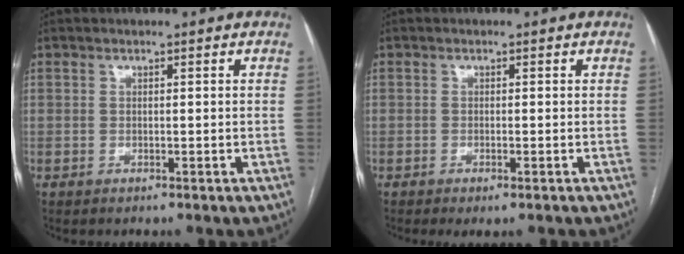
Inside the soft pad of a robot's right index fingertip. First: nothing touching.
{"total": 1.7, "force": [-1.1, 0.3, 1.3], "torque": [-0.018, -0.004, -0.015]}